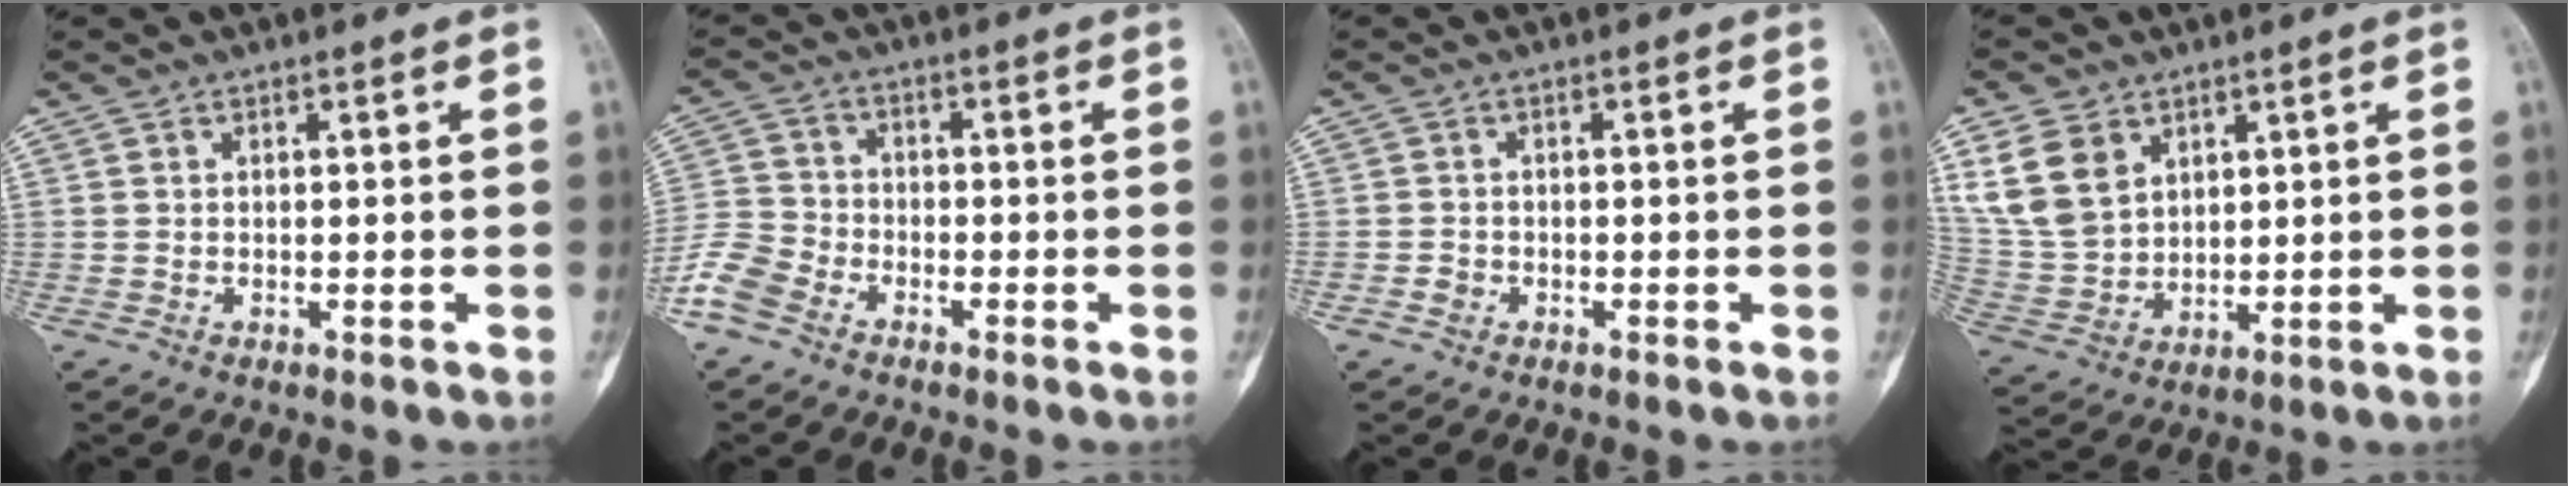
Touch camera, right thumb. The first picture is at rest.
{"total": 7.2, "force": [-4.6, 4.6, 3.0], "torque": [-0.063, 0.014, -0.104]}
{"total": 1.6, "force": [-0.7, 1.4, 0.4], "torque": [-0.002, 0.007, -0.015]}
{"total": 11.7, "force": [5.3, 8.4, 6.2], "torque": [-0.107, -0.014, 0.121]}